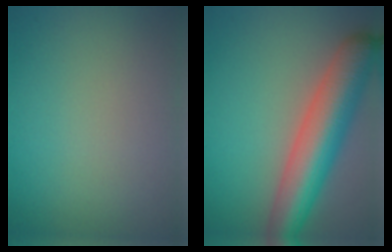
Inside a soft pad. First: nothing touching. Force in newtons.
{"total": 8.5, "press": 8.5, "slide": 0.5}